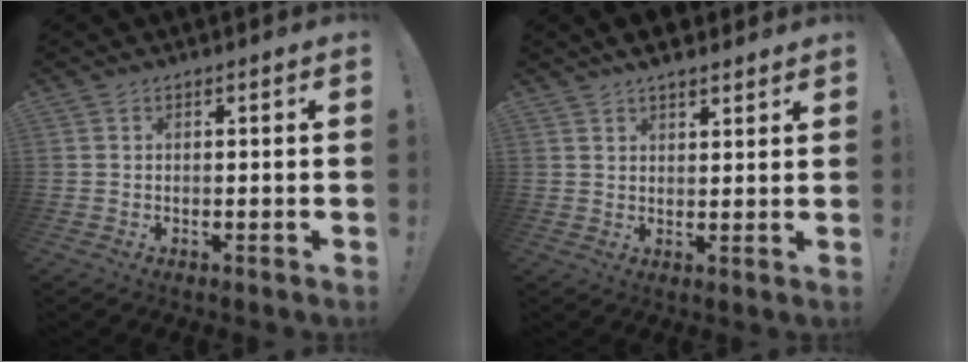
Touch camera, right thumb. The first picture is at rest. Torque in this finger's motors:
{"motor_torque": [-0.33, 0.71, 0.36, 0.36, 0.05]}